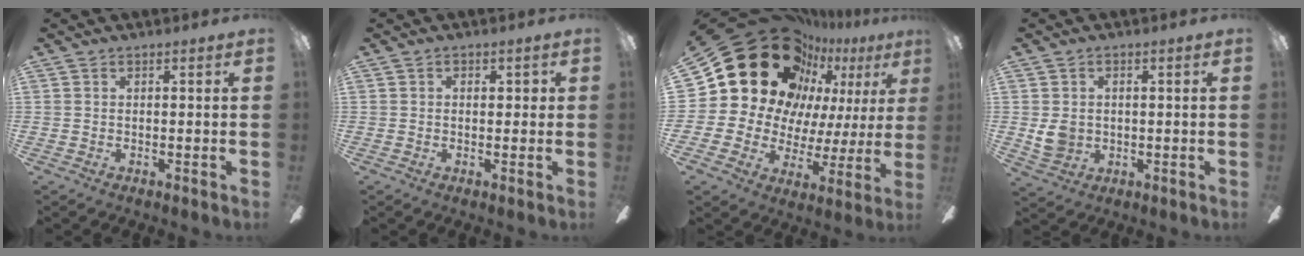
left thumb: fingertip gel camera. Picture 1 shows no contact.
{"total": 1.6, "force": [0.1, 1.2, 1.1], "torque": [-0.012, 0.005, -0.002]}
{"total": 27.2, "force": [15.8, 17.5, 13.7], "torque": [-0.230, -0.107, 0.315]}
{"total": 4.9, "force": [0.1, 4.2, 2.5], "torque": [-0.038, 0.001, 0.002]}